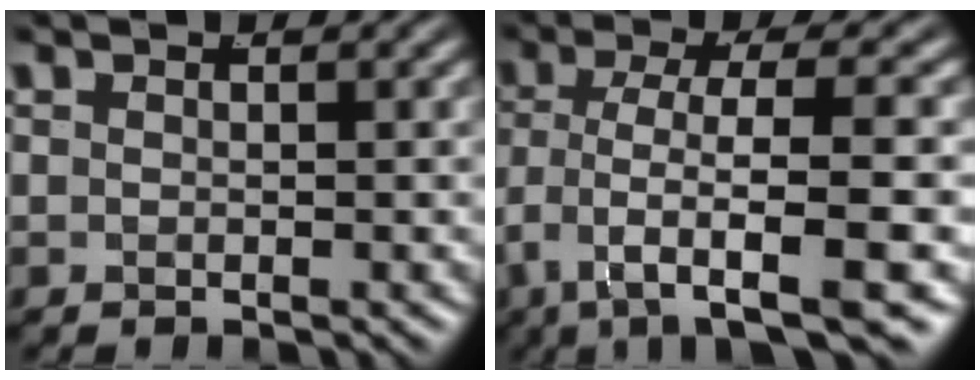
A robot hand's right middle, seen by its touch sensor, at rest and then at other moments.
{"total": 9.1, "force": [-6.0, 2.8, 6.2], "torque": [-0.120, -0.043, -0.072]}